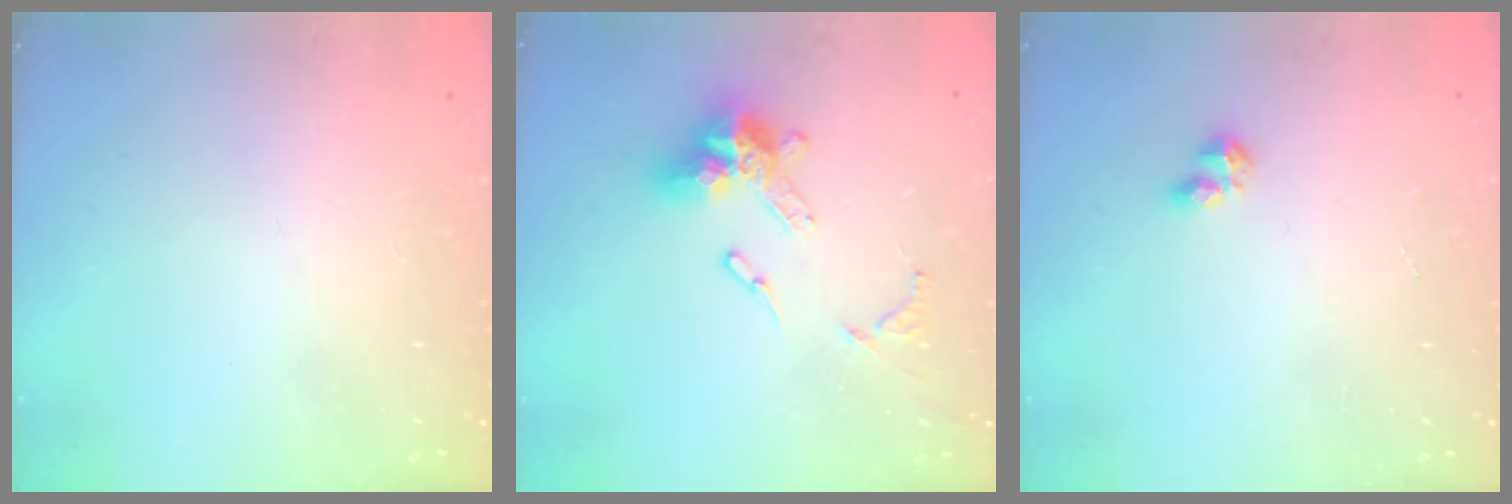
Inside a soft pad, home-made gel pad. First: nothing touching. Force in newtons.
{"total": 14.2, "press": 14.1, "slide": 1.3}
{"total": 3.3, "press": 3.2, "slide": 0.7}